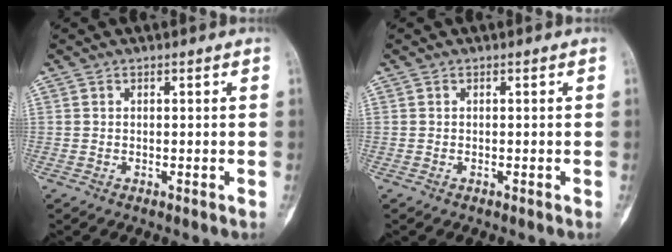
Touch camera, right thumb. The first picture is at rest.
{"total": 0.0}